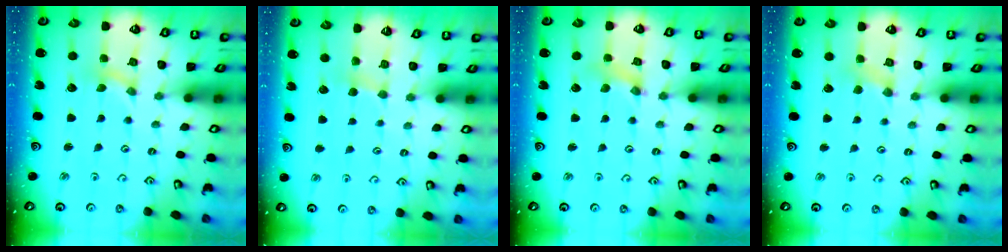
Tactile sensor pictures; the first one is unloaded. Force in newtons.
{"total": 2.9, "press": 2.9, "slide": 0.4}
{"total": 1.8, "press": 1.8, "slide": 0.3}
{"total": 2.2, "press": 2.2, "slide": 0.5}